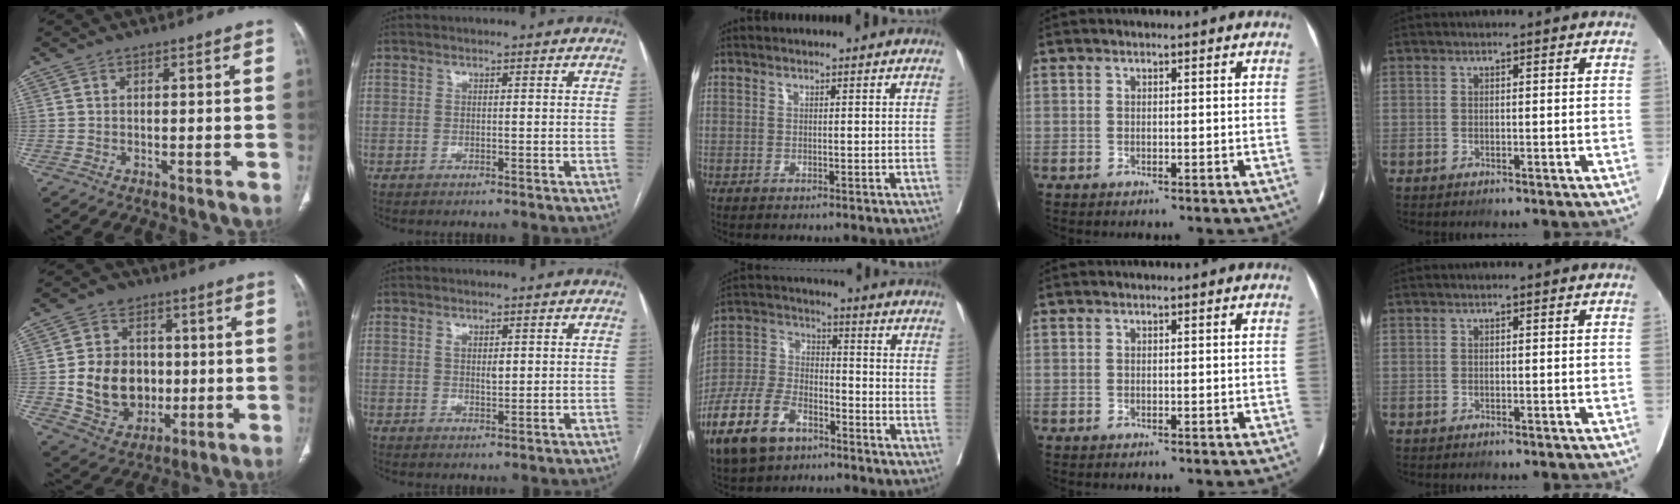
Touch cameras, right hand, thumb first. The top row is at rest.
{"thumb": {"total": 15.9, "force": [-0.7, 13.3, 8.7], "torque": [-0.106, 0.008, 0.003]}, "index": {"total": 2.4, "force": [0.7, 1.3, 1.9], "torque": [-0.031, -0.002, 0.012]}, "middle": {"total": 12.2, "force": [-7.6, 6.2, 7.2], "torque": [-0.167, -0.006, -0.151]}}